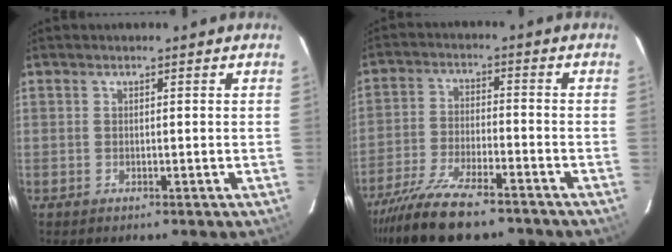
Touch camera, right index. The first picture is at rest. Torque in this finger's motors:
{"motor_torque": [1.21, -0.93, 0.65, 0.19]}